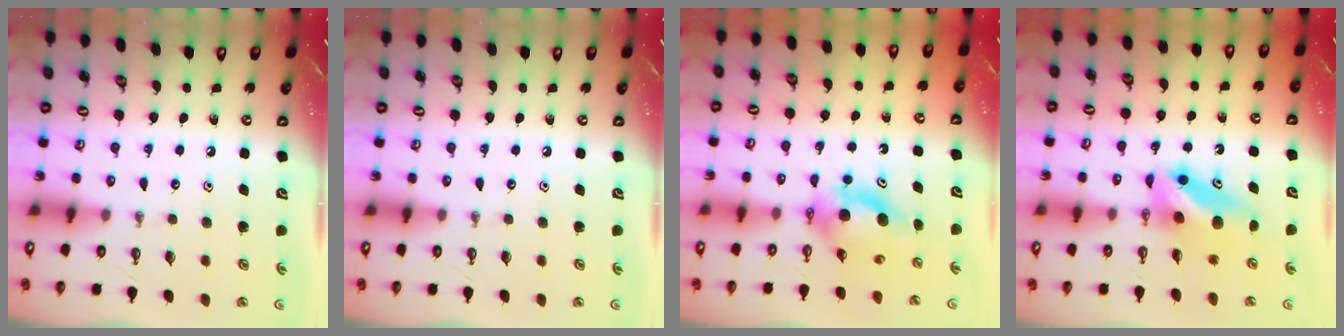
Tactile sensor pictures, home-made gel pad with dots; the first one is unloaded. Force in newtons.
{"total": 0.0}
{"total": 5.8, "press": 5.7, "slide": 0.8}
{"total": 7.0, "press": 6.9, "slide": 1.6}